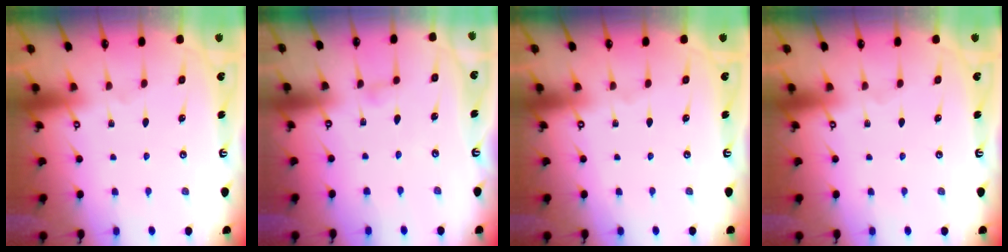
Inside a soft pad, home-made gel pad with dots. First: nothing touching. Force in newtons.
{"total": 2.5, "press": 2.4, "slide": 0.3}
{"total": 0.0}
{"total": 0.0}